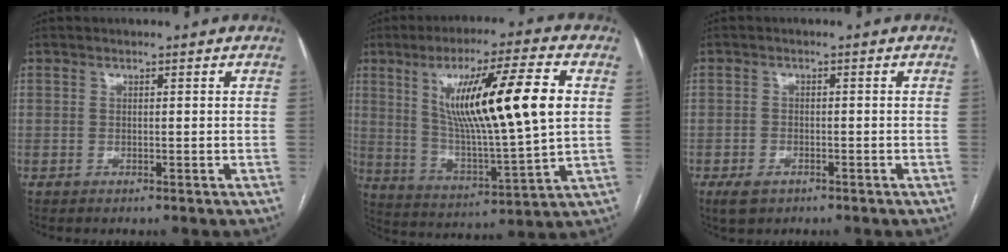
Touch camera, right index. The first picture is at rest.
{"total": 19.2, "force": [4.8, 1.3, 18.5], "torque": [-0.318, -0.001, 0.078]}
{"total": 3.2, "force": [-2.0, 1.9, 1.7], "torque": [-0.033, -0.001, -0.025]}